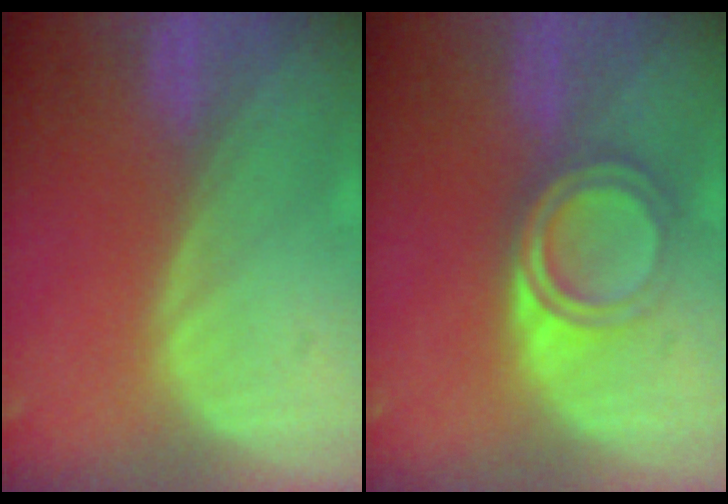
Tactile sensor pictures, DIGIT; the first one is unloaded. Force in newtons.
{"total": 5.3, "press": 4.9, "slide": 1.9}